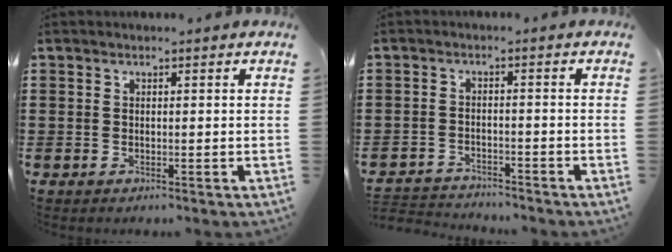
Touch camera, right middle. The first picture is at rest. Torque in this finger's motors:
{"motor_torque": [0.11, -0.01, -0.04, -0.01]}